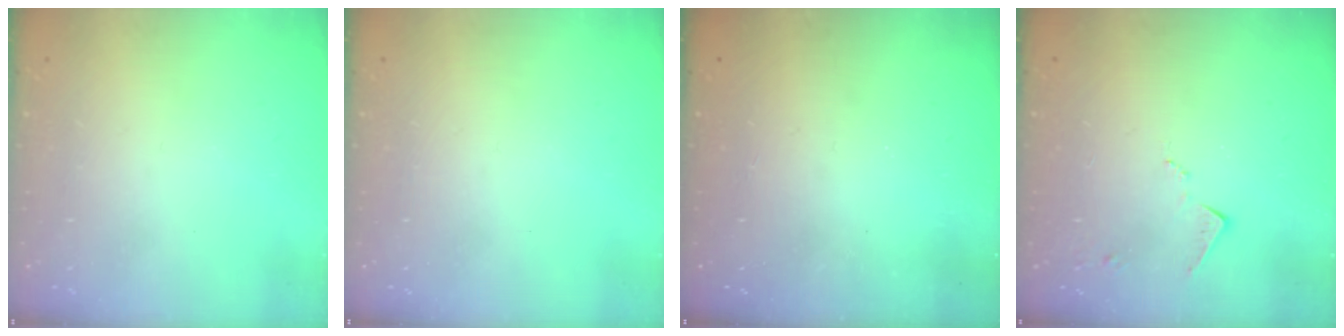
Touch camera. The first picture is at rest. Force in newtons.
{"total": 0.0}
{"total": 1.2, "press": 1.2, "slide": 0.3}
{"total": 6.8, "press": 6.8, "slide": 0.4}